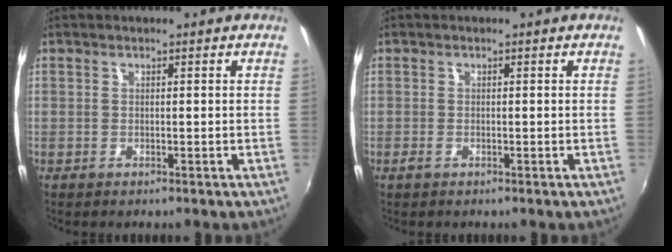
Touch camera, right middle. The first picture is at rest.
{"total": 1.0, "force": [-0.5, 0.5, 0.6], "torque": [-0.012, -0.003, -0.011]}